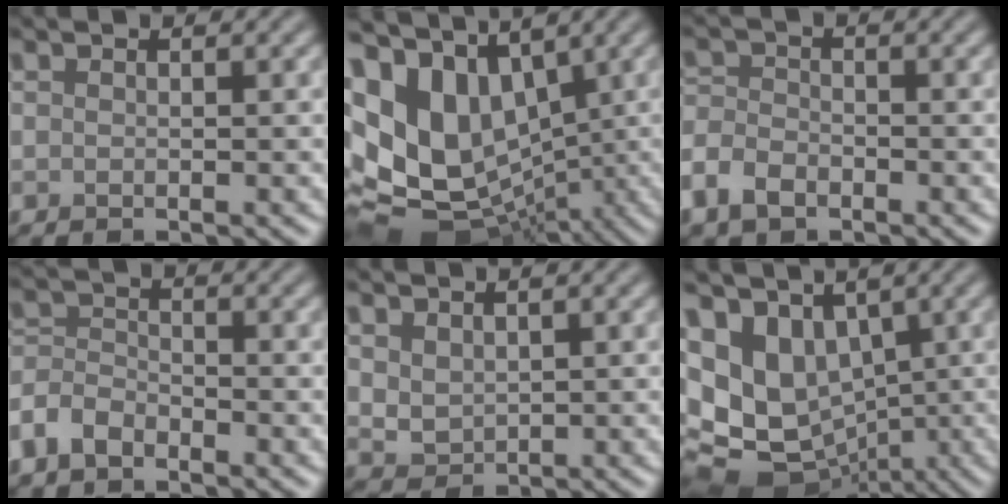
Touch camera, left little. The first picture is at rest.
{"total": 13.7, "force": [1.7, 10.2, 9.1], "torque": [-0.188, -0.004, 0.048]}
{"total": 3.7, "force": [-2.2, 2.3, 1.9], "torque": [-0.043, -0.002, -0.056]}
{"total": 3.3, "force": [-2.4, 1.8, 1.4], "torque": [-0.030, 0.003, -0.060]}
{"total": 2.1, "force": [1.0, 1.5, 1.1], "torque": [-0.027, -0.005, 0.027]}
{"total": 10.4, "force": [0.2, 8.3, 6.2], "torque": [-0.119, -0.021, 0.031]}